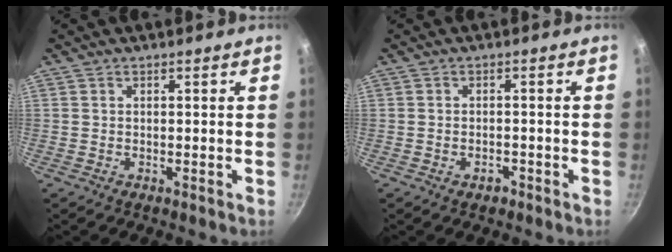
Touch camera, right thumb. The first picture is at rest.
{"total": 1.8, "force": [-1.2, 1.0, 0.8], "torque": [-0.009, 0.010, -0.013]}